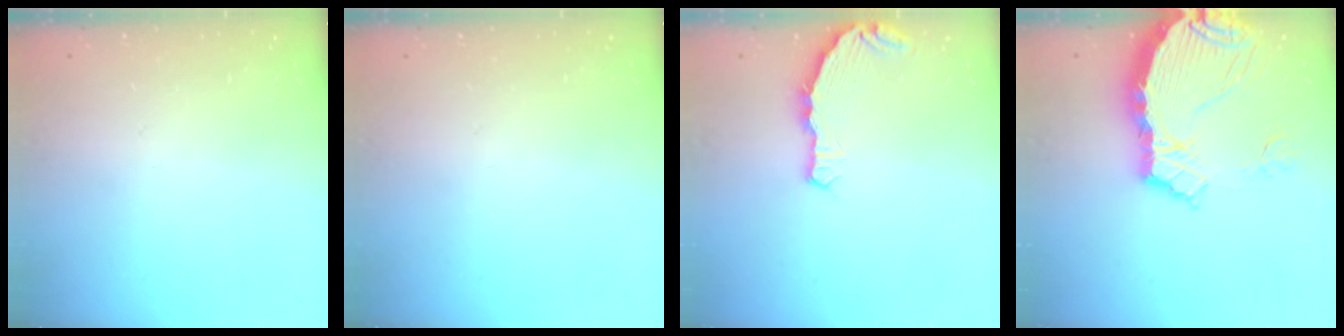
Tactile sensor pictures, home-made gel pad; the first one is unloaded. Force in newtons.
{"total": 0.0}
{"total": 6.1, "press": 5.2, "slide": 3.2}
{"total": 8.9, "press": 8.9, "slide": 0.9}